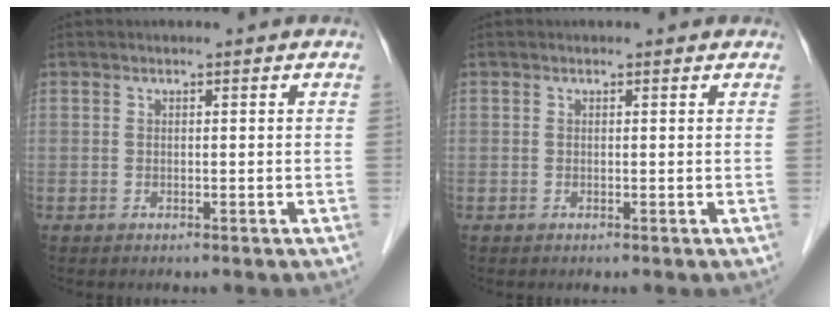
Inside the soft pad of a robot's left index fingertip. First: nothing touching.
{"total": 0.7, "force": [0.5, 0.6, 0.1], "torque": [-0.004, 0.003, 0.000]}